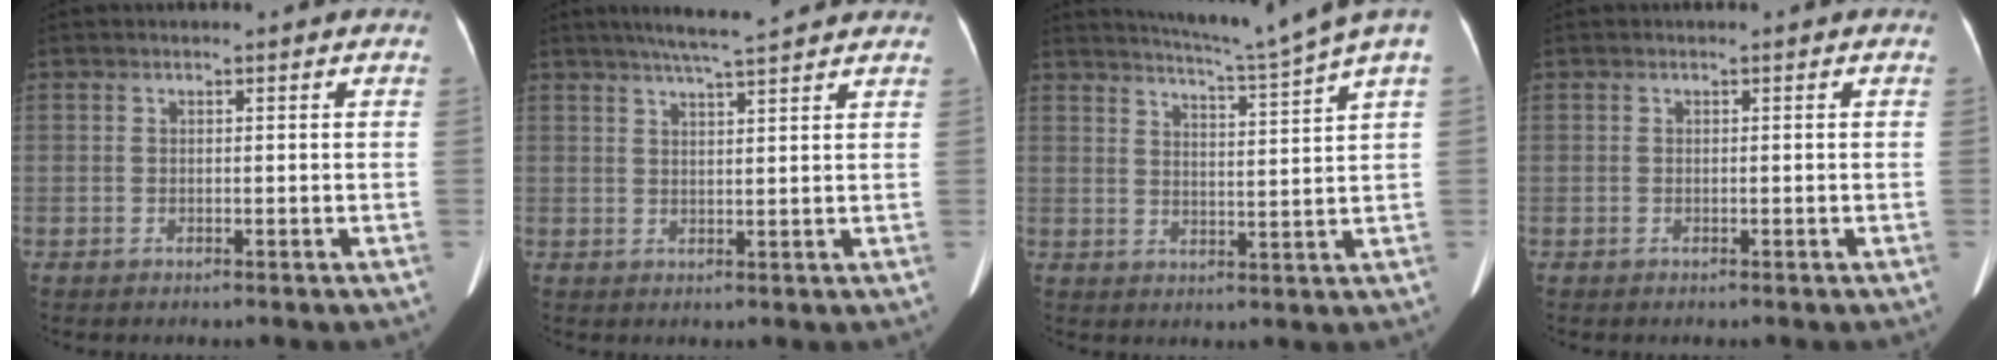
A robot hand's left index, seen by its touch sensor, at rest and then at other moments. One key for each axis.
{"total": 8.4, "fx": 7.2, "fy": -0.2, "fz": 4.2, "tx": -0.069, "ty": 0.027, "tz": 0.098}
{"total": 9.8, "fx": 8.4, "fy": -2.5, "fz": 4.3, "tx": -0.076, "ty": -0.026, "tz": 0.121}
{"total": 0.0}